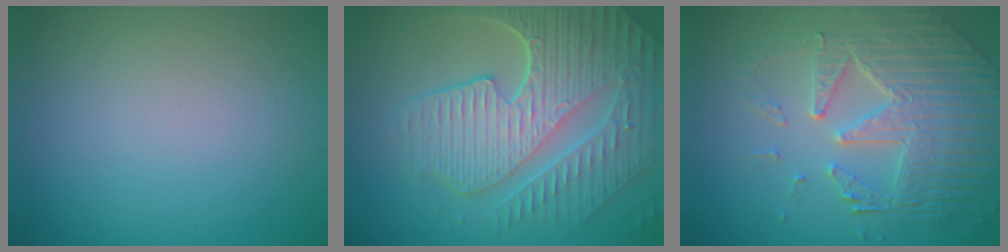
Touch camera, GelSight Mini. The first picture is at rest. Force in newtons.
{"total": 9.3, "press": 6.3, "slide": 6.9}
{"total": 7.1, "press": 5.3, "slide": 4.7}